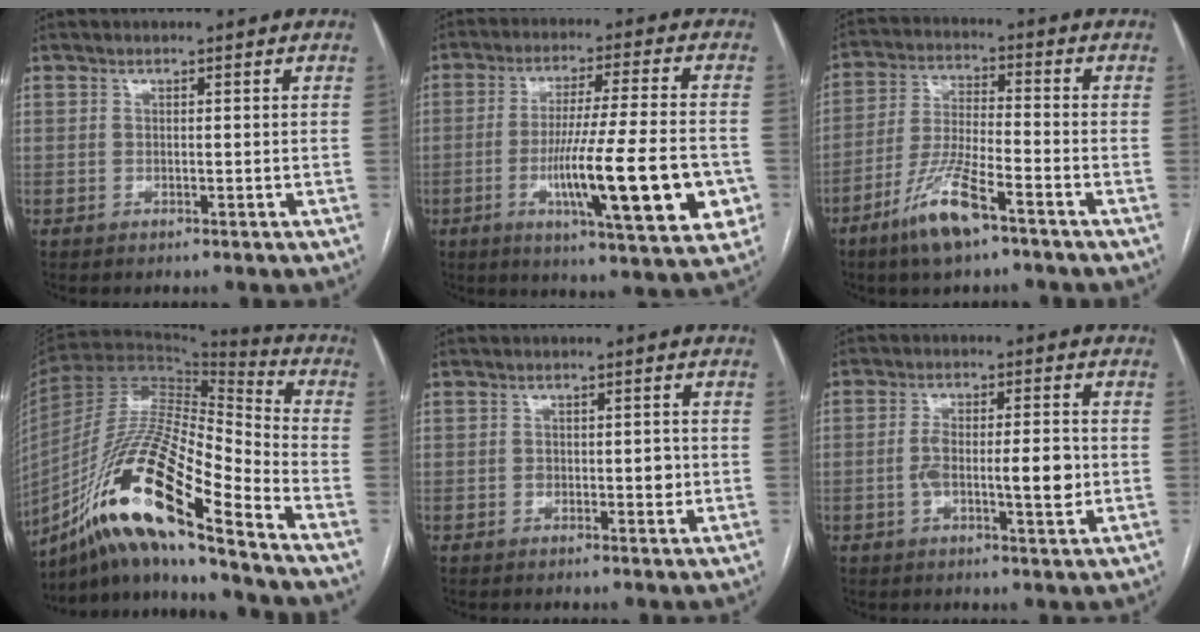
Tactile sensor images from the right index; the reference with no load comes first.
{"total": 18.4, "force": [-5.0, 1.5, 17.7], "torque": [-0.249, -0.015, -0.071]}
{"total": 9.9, "force": [-6.2, 1.5, 7.6], "torque": [-0.158, -0.016, -0.119]}
{"total": 17.3, "force": [-12.3, 1.0, 12.1], "torque": [-0.232, -0.004, -0.229]}
{"total": 2.8, "force": [-0.5, 1.6, 2.3], "torque": [-0.031, 0.003, -0.004]}
{"total": 8.0, "force": [-1.2, 2.0, 7.6], "torque": [-0.134, 0.007, -0.020]}